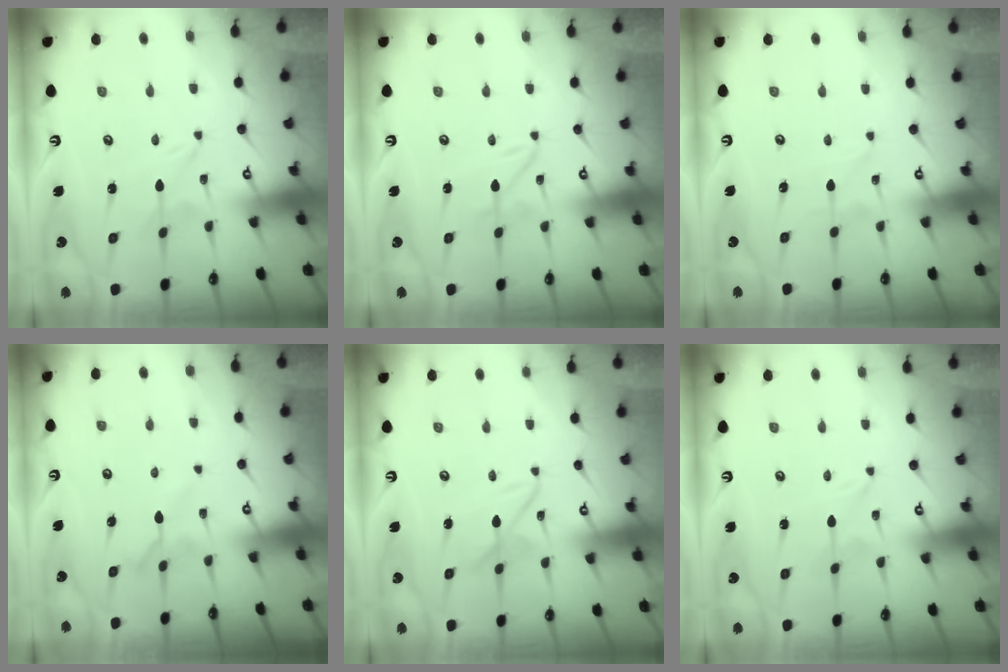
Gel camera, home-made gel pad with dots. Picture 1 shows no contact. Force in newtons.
{"total": 1.9, "press": 1.9, "slide": 0.2}
{"total": 0.0}
{"total": 5.7, "press": 5.7, "slide": 0.9}
{"total": 6.6, "press": 6.6, "slide": 0.5}
{"total": 0.0}